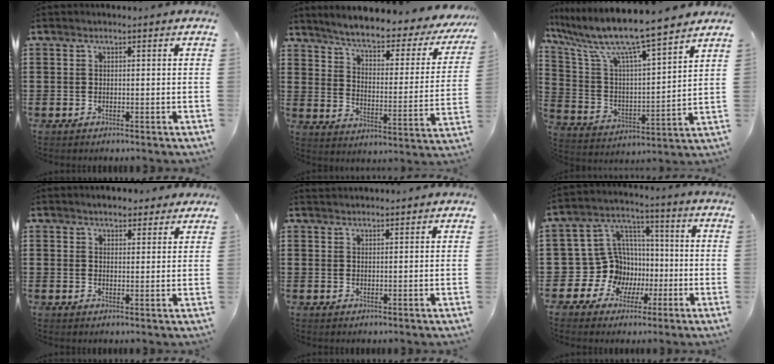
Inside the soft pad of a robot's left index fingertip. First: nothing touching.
{"total": 5.8, "force": [4.7, 0.6, 3.3], "torque": [-0.078, -0.038, 0.071]}
{"total": 9.6, "force": [8.2, 0.2, 4.9], "torque": [-0.132, -0.063, 0.134]}
{"total": 3.1, "force": [2.9, 1.0, 0.5], "torque": [-0.018, 0.001, 0.055]}
{"total": 1.5, "force": [1.5, 0.1, 0.1], "torque": [-0.004, 0.002, 0.030]}
{"total": 11.1, "force": [-1.2, 10.7, 2.7], "torque": [-0.102, -0.003, -0.011]}